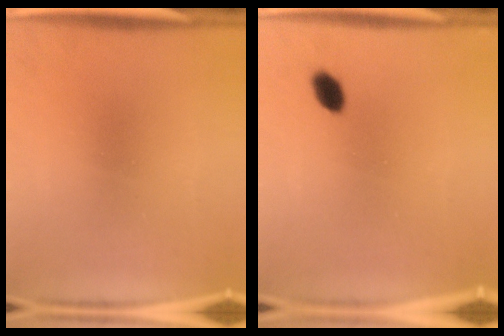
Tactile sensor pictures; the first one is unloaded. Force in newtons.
{"total": 3.1}